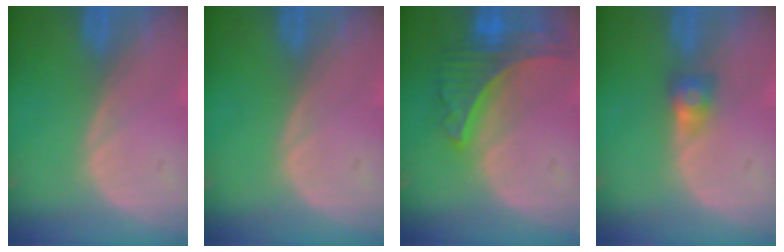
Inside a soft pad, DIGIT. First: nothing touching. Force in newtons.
{"total": 0.0}
{"total": 8.0, "press": 7.1, "slide": 3.8}
{"total": 2.6, "press": 2.4, "slide": 1.0}